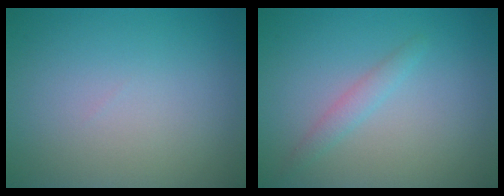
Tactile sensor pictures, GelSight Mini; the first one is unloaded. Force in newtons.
{"total": 1.5, "press": 1.5, "slide": 0.1}